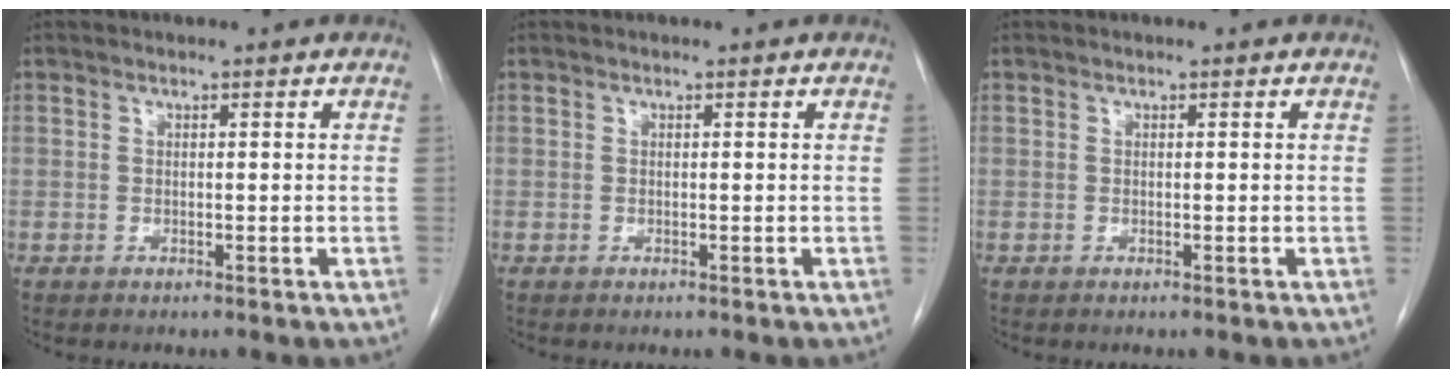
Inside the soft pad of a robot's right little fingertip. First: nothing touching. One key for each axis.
{"total": 0.0}
{"total": 0.0}